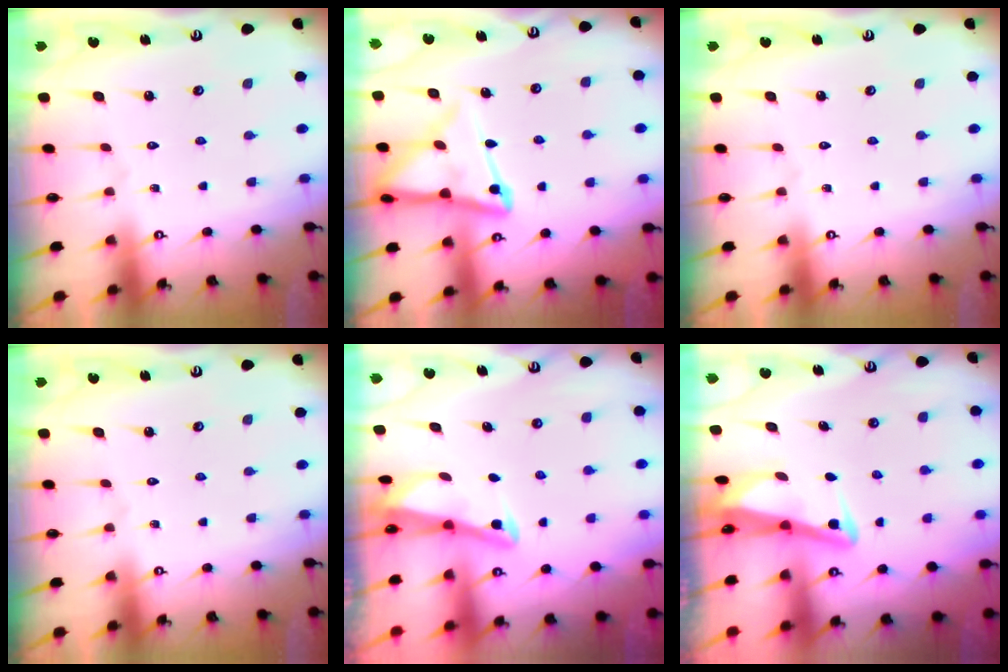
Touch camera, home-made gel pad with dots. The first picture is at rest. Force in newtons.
{"total": 11.7, "press": 11.6, "slide": 1.2}
{"total": 0.0}
{"total": 0.0}
{"total": 2.8, "press": 2.8, "slide": 0.4}
{"total": 3.6, "press": 3.5, "slide": 0.8}